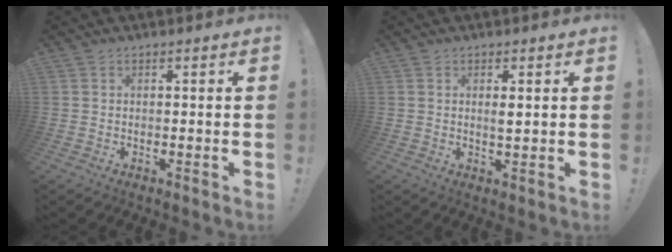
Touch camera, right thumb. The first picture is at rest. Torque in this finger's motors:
{"motor_torque": [-0.46, -0.12, -0.16, 0.08, 0.08]}